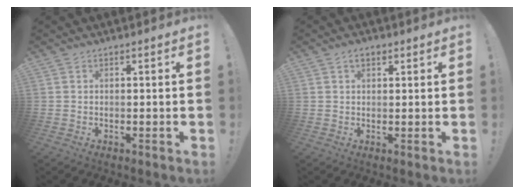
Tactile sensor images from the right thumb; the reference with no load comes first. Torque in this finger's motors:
{"motor_torque": [-0.19, 0.61, 0.56, 0.04, -0.05]}